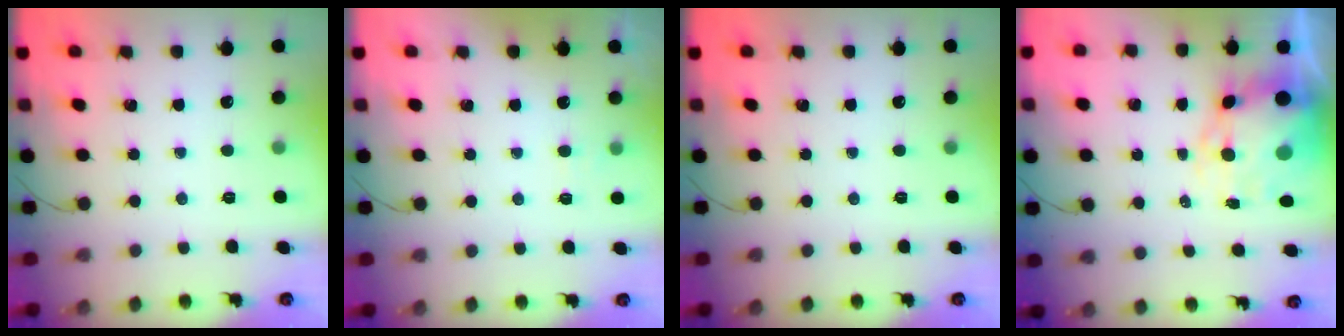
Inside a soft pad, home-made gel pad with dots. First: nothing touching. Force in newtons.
{"total": 4.6, "press": 4.4, "slide": 1.0}
{"total": 0.0}
{"total": 10.1, "press": 9.7, "slide": 2.9}